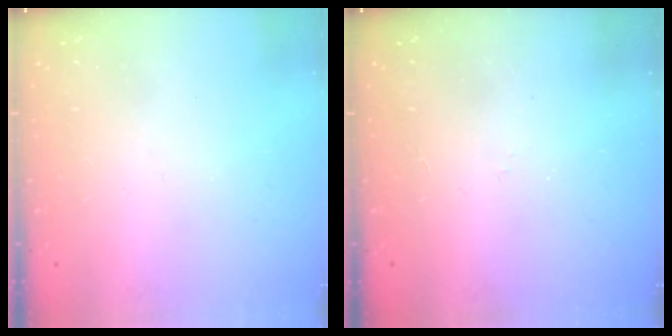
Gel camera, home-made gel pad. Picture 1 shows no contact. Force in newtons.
{"total": 5.3, "press": 5.2, "slide": 0.7}